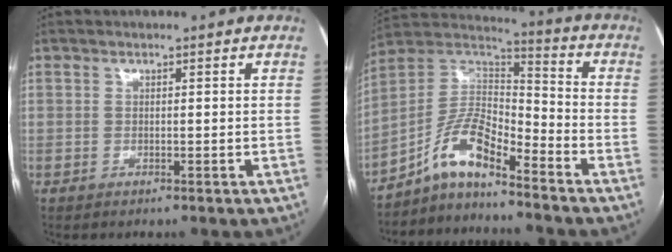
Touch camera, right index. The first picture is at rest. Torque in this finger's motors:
{"motor_torque": [0.60, -0.68, 0.69, 0.12]}